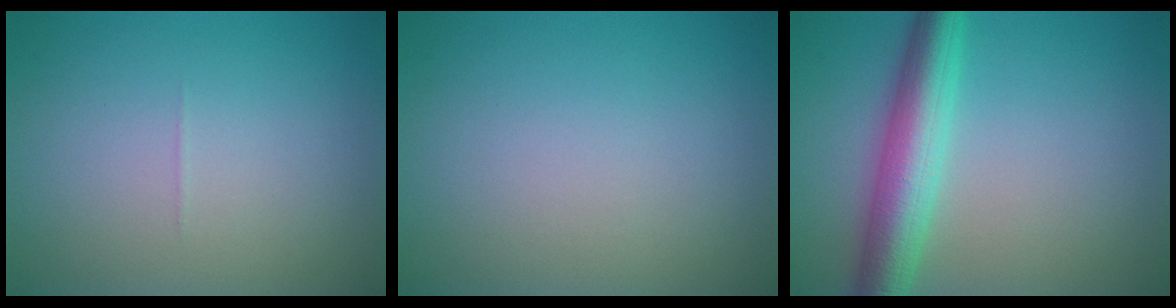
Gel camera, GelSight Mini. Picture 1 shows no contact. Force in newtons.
{"total": 0.0}
{"total": 6.0, "press": 6.0, "slide": 0.1}